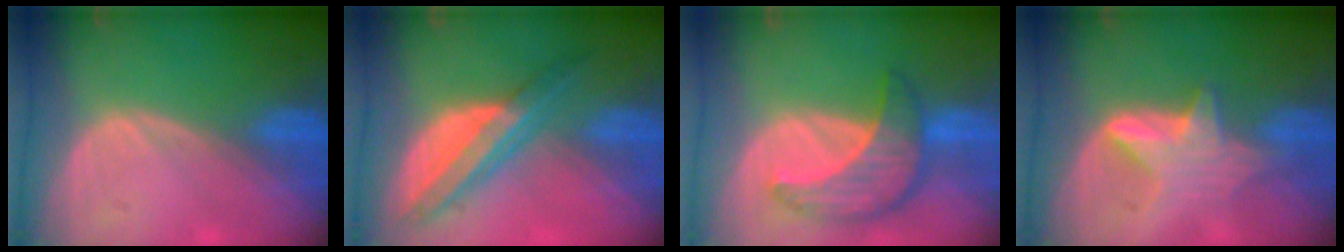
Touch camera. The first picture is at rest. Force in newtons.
{"total": 8.0, "press": 6.6, "slide": 4.5}
{"total": 8.6, "press": 7.8, "slide": 3.6}
{"total": 5.4, "press": 5.4, "slide": 0.6}